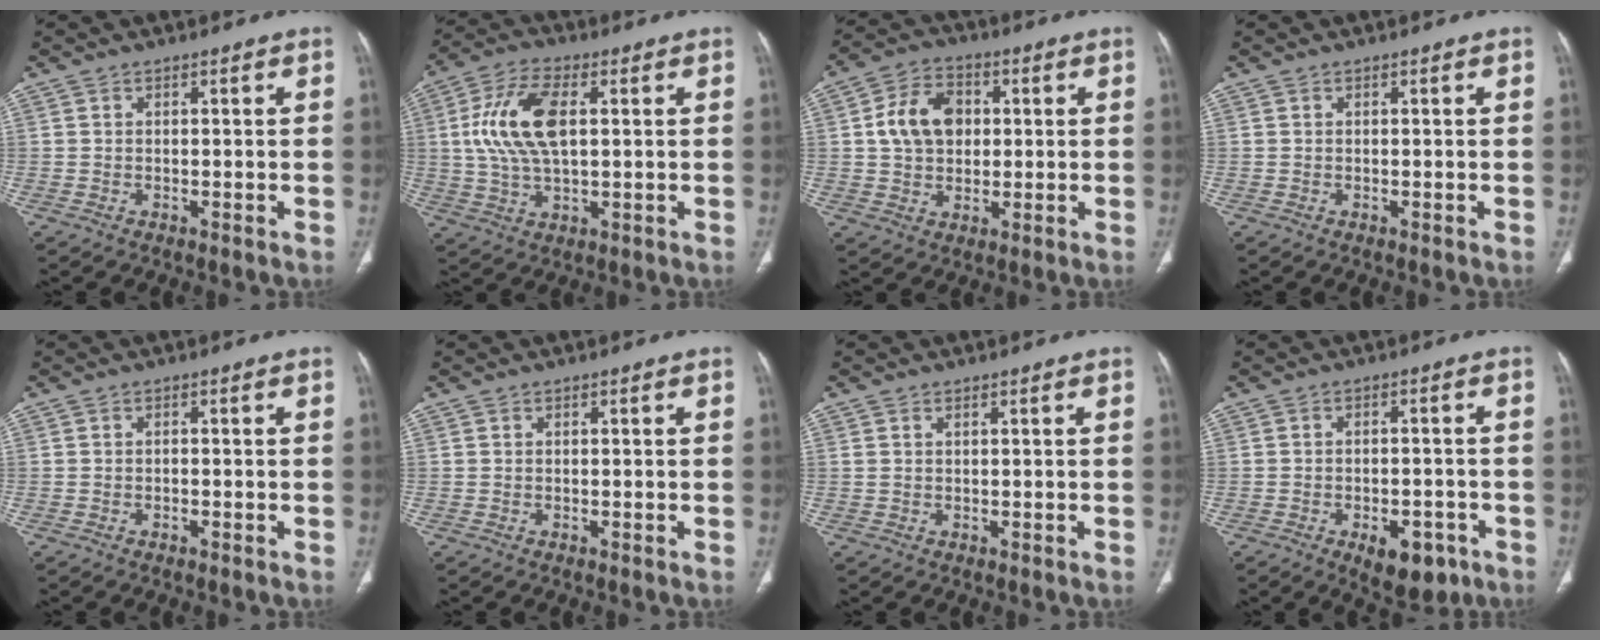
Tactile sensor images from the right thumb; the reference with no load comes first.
{"total": 13.1, "force": [2.2, 6.5, 11.2], "torque": [-0.232, 0.007, 0.042]}
{"total": 10.6, "force": [1.5, 7.9, 6.9], "torque": [-0.102, 0.010, 0.022]}
{"total": 0.0}
{"total": 0.5, "force": [-0.3, 0.3, 0.3], "torque": [-0.009, 0.003, -0.005]}
{"total": 0.0}
{"total": 0.5, "force": [0.3, 0.2, 0.4], "torque": [-0.012, 0.008, 0.009]}
{"total": 8.3, "force": [-4.2, 4.5, 5.6], "torque": [-0.057, 0.016, -0.048]}